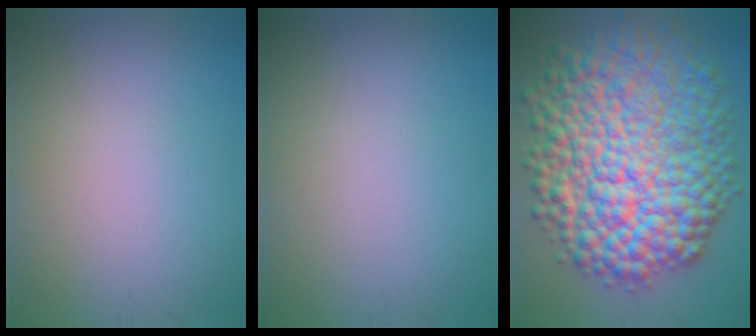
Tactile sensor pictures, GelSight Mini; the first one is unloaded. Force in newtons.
{"total": 0.0}
{"total": 14.6, "press": 14.6, "slide": 0.1}